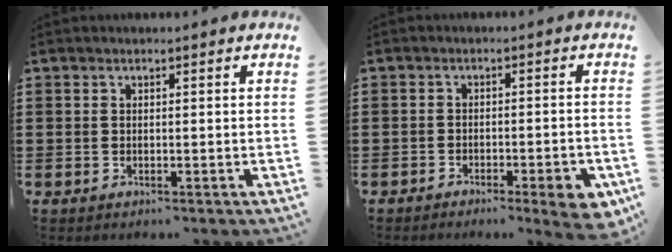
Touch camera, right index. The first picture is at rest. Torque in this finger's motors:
{"motor_torque": [-0.28, 0.15, 0.00, -0.05]}